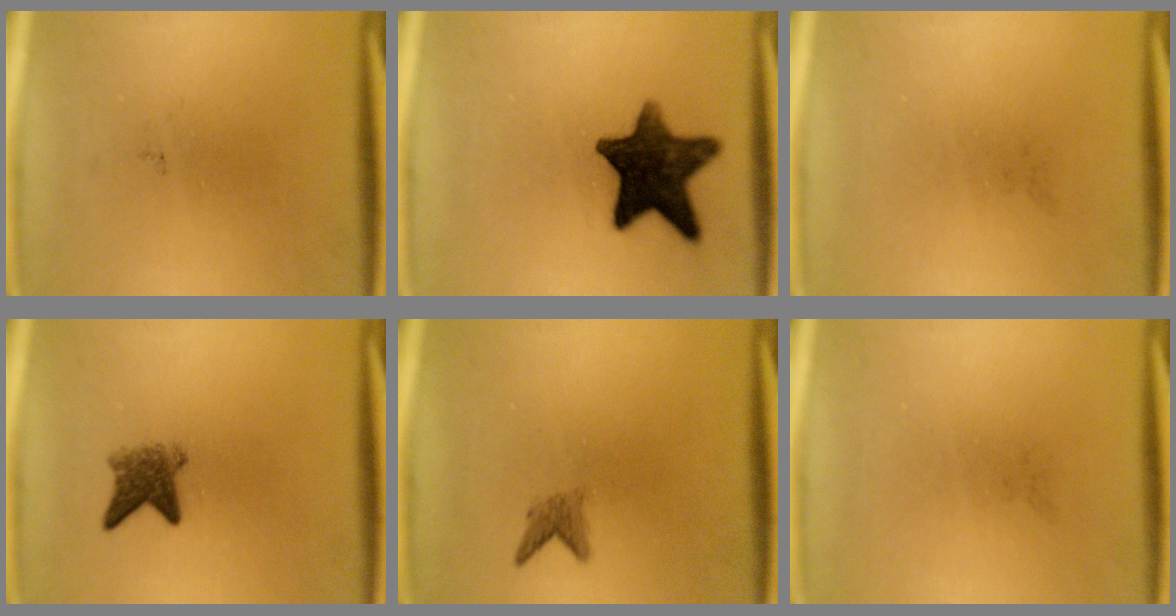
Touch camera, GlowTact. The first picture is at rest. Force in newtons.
{"total": 13.6}
{"total": 0.0}
{"total": 3.8}
{"total": 1.7}
{"total": 0.0}